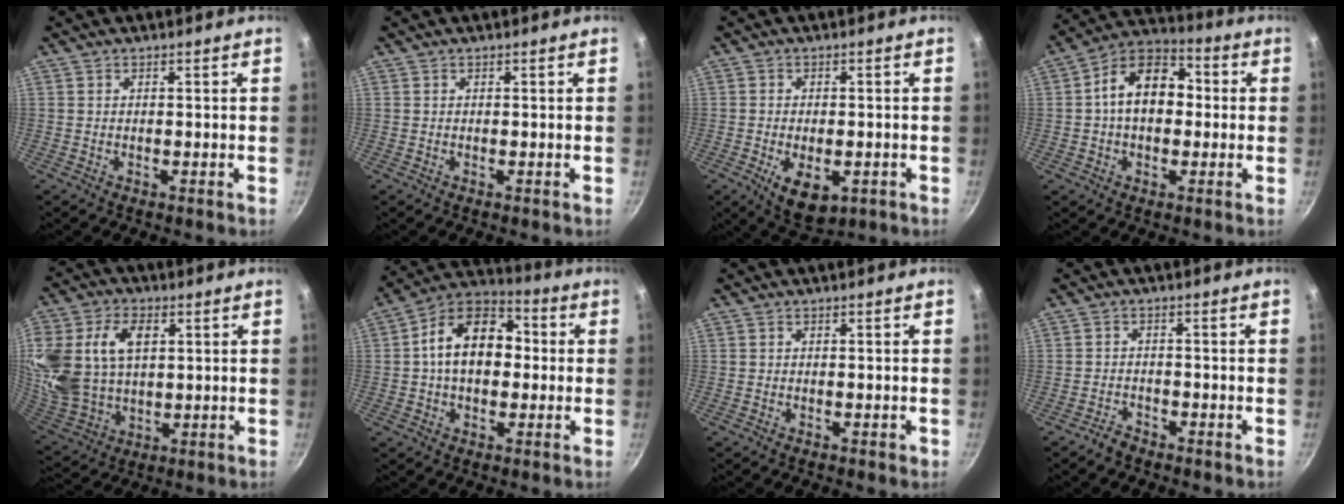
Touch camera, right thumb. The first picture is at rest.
{"total": 0.0}
{"total": 8.5, "force": [-2.8, 4.7, 6.5], "torque": [-0.088, 0.001, -0.029]}
{"total": 13.7, "force": [0.8, 9.4, 9.9], "torque": [-0.119, 0.036, -0.008]}
{"total": 21.8, "force": [5.6, 15.0, 14.8], "torque": [-0.326, 0.002, 0.115]}
{"total": 15.6, "force": [0.9, 10.6, 11.4], "torque": [-0.146, 0.035, -0.008]}
{"total": 0.7, "force": [-0.3, 0.5, 0.4], "torque": [0.000, 0.003, -0.004]}
{"total": 2.3, "force": [-2.0, 1.0, 0.4], "torque": [-0.002, 0.026, -0.035]}